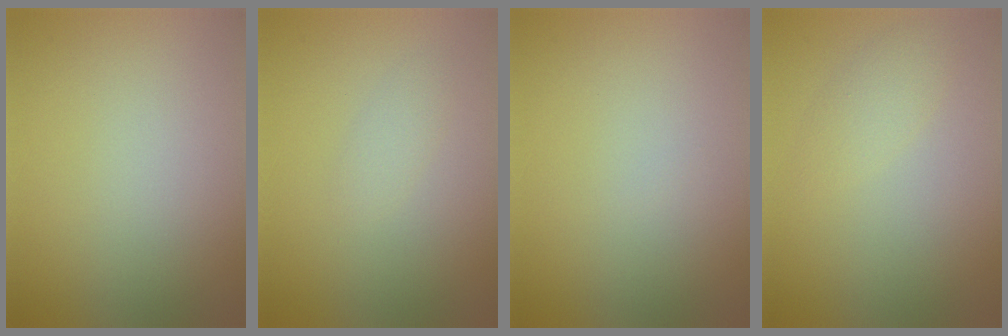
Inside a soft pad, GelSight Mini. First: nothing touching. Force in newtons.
{"total": 1.0, "press": 1.0, "slide": 0.0}
{"total": 0.0}
{"total": 1.6, "press": 1.6, "slide": 0.0}